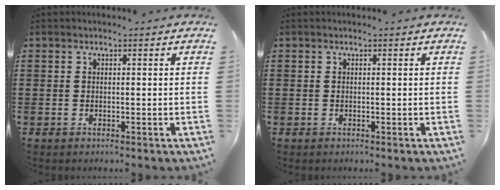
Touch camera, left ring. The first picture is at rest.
{"total": 0.0}